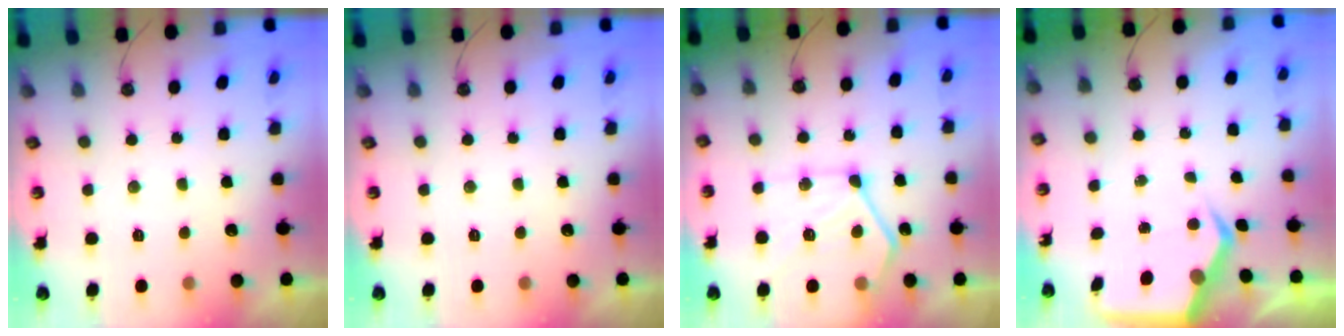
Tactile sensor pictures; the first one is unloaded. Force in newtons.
{"total": 0.0}
{"total": 15.5, "press": 15.4, "slide": 1.8}
{"total": 5.7, "press": 5.7, "slide": 0.6}